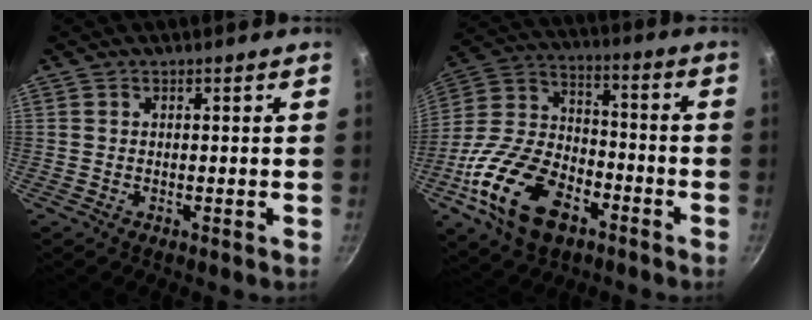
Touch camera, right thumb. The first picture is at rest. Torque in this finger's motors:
{"motor_torque": [2.76, 2.25, 1.46, -1.31, 0.65]}